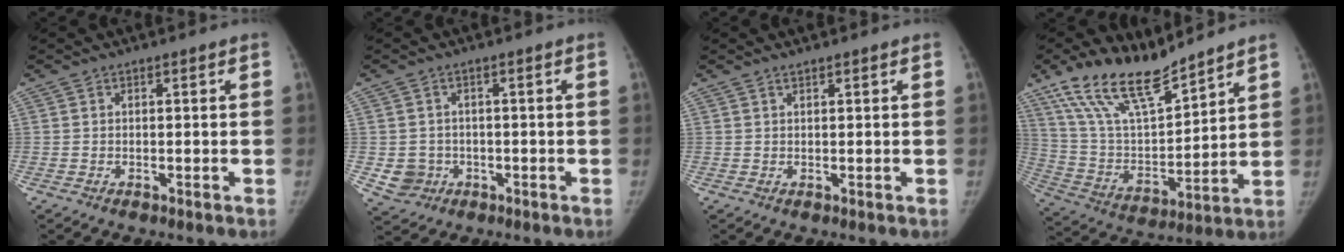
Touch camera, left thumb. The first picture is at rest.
{"total": 4.4, "force": [-0.9, 4.2, 1.0], "torque": [-0.003, 0.005, -0.008]}
{"total": 0.9, "force": [0.7, 0.0, 0.4], "torque": [-0.008, -0.001, 0.016]}
{"total": 17.6, "force": [13.8, 5.4, 9.5], "torque": [-0.149, -0.064, 0.267]}